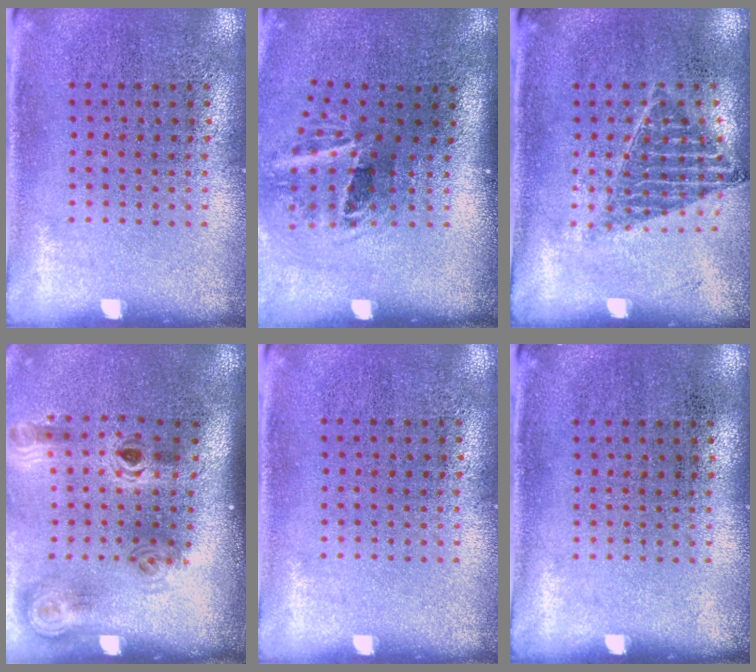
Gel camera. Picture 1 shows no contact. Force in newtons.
{"total": 2.0, "press": 1.2, "slide": 1.6}
{"total": 0.9, "press": 0.9, "slide": 0.2}
{"total": 2.0, "press": 1.4, "slide": 1.5}
{"total": 0.0}
{"total": 0.0}